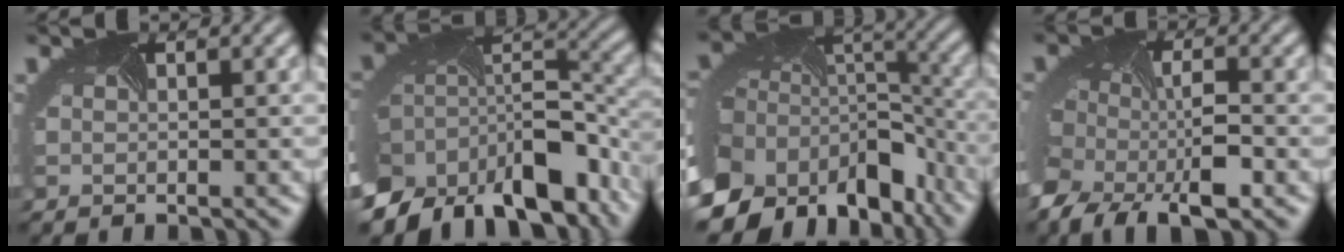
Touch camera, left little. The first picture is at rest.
{"total": 18.0, "force": [-9.7, 10.7, 10.7], "torque": [-0.230, -0.049, -0.121]}
{"total": 19.8, "force": [-10.0, 12.9, 11.2], "torque": [-0.245, -0.048, -0.105]}
{"total": 10.7, "force": [-5.3, 5.9, 7.2], "torque": [-0.141, -0.042, -0.073]}